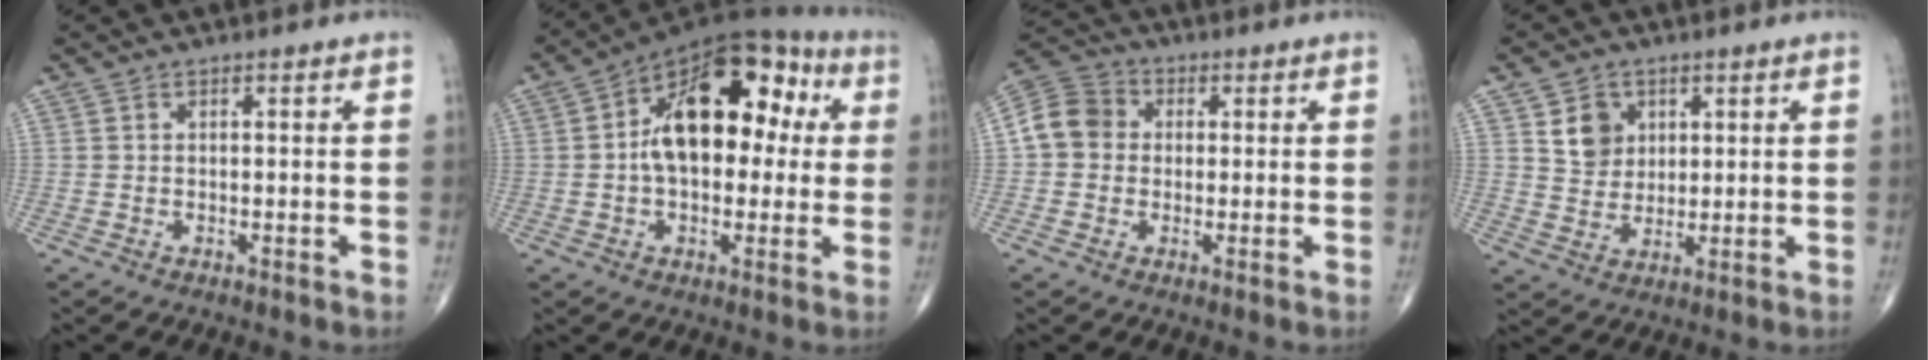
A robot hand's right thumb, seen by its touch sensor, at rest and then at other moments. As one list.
[{"total": 19.0, "force": [2.7, 10.9, 15.3], "torque": [-0.205, 0.040, 0.030]}, {"total": 7.9, "force": [0.4, 6.9, 3.8], "torque": [-0.058, 0.023, -0.007]}, {"total": 6.4, "force": [2.5, 5.3, 2.6], "torque": [-0.022, -0.014, 0.049]}]